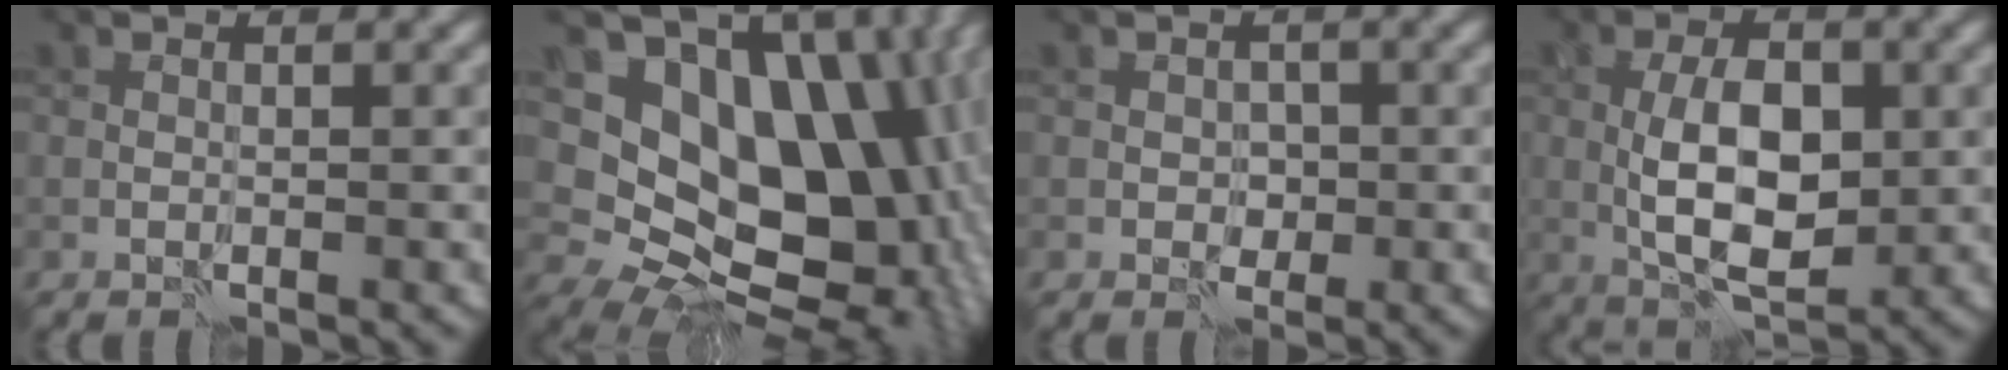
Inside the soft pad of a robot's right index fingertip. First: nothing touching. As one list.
[{"total": 16.0, "force": [3.0, 11.3, 10.8], "torque": [-0.135, 0.000, 0.059]}, {"total": 1.2, "force": [0.0, 1.1, 0.4], "torque": [-0.003, -0.002, -0.001]}, {"total": 7.1, "force": [-0.2, 3.5, 6.2], "torque": [-0.114, 0.001, -0.005]}]